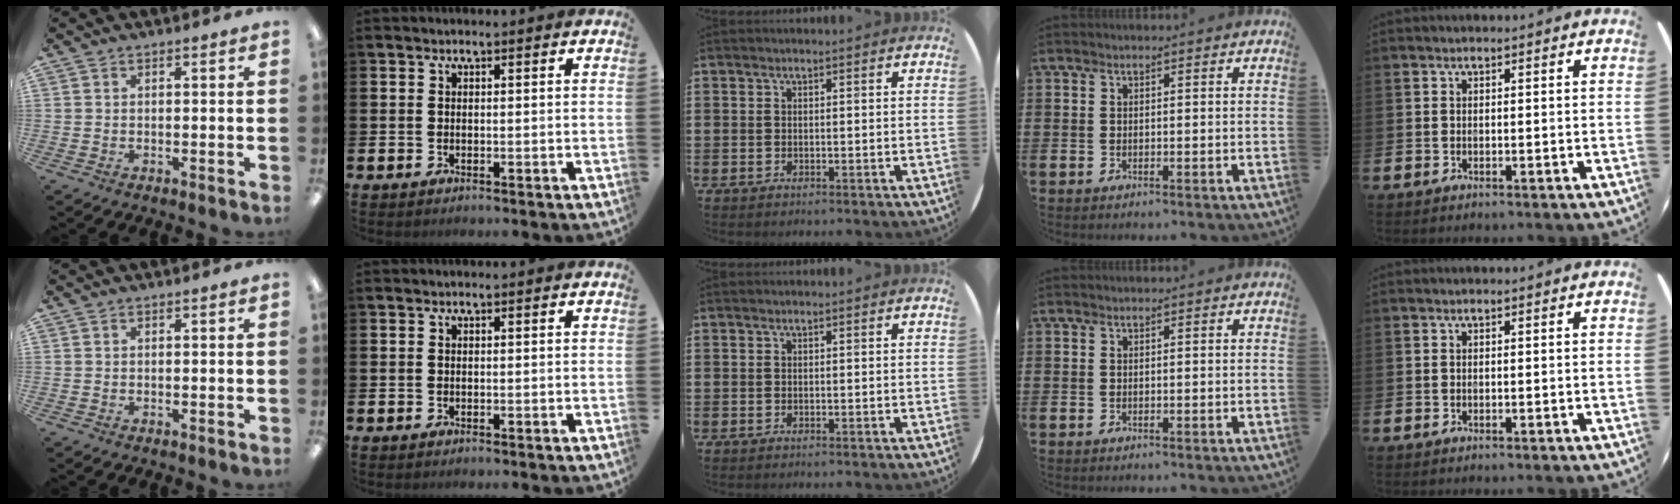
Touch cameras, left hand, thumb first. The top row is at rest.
{}